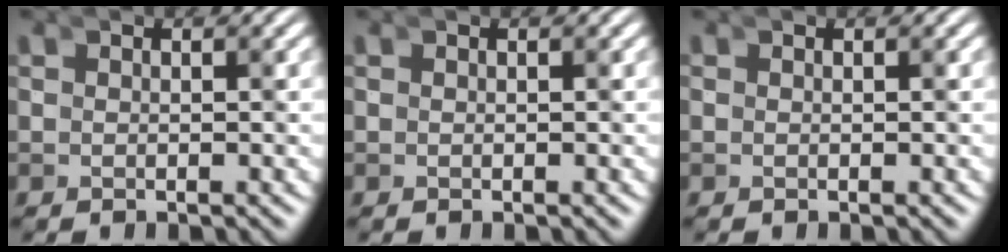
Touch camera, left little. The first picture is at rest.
{"total": 0.0}
{"total": 0.0}